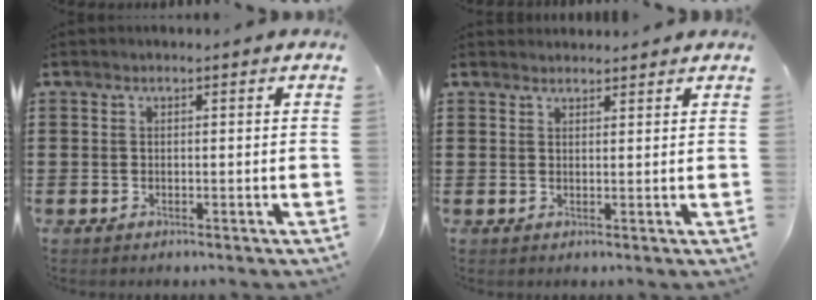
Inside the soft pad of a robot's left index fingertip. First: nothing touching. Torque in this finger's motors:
{"motor_torque": [2.14, 0.00, 0.04, 0.00]}